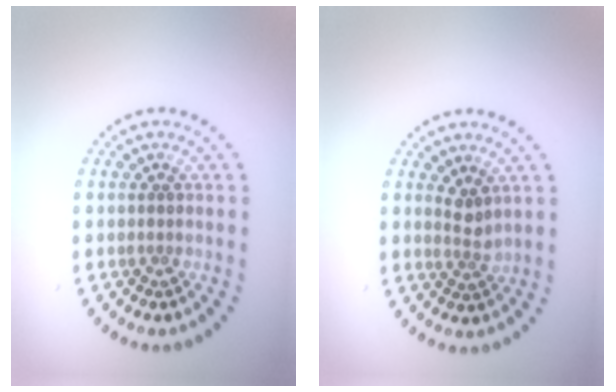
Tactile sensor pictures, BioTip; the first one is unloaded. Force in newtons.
{"total": 1.8, "press": 1.3, "slide": 1.2}